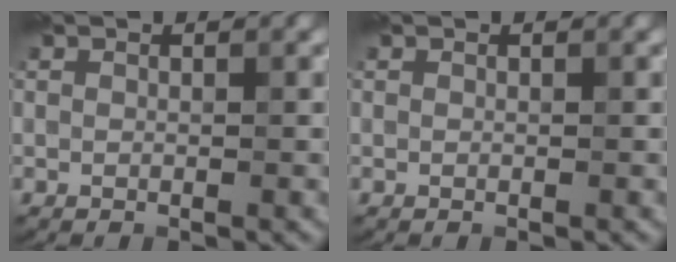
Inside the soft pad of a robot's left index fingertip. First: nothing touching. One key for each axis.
{"total": 0.0}